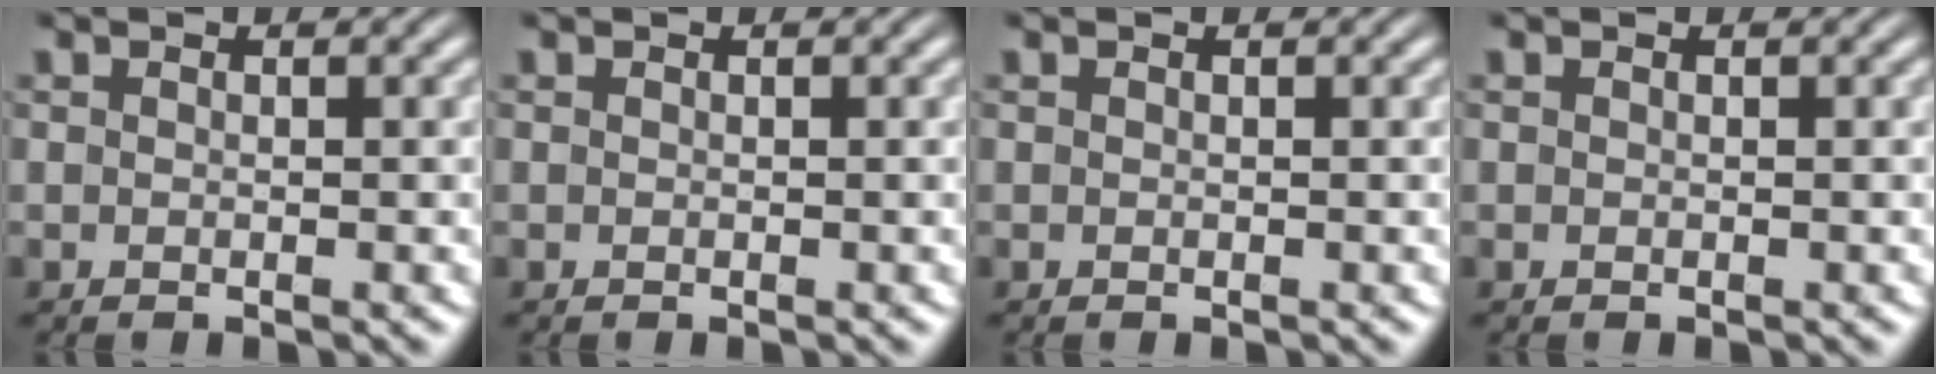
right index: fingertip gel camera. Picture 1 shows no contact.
{"total": 0.0}
{"total": 0.0}
{"total": 0.0}